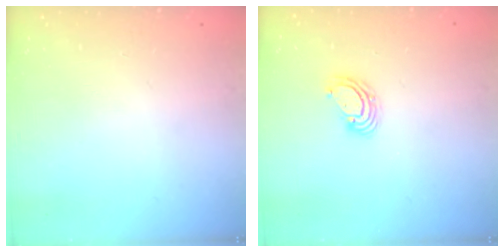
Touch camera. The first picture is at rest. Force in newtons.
{"total": 4.4, "press": 4.4, "slide": 0.4}